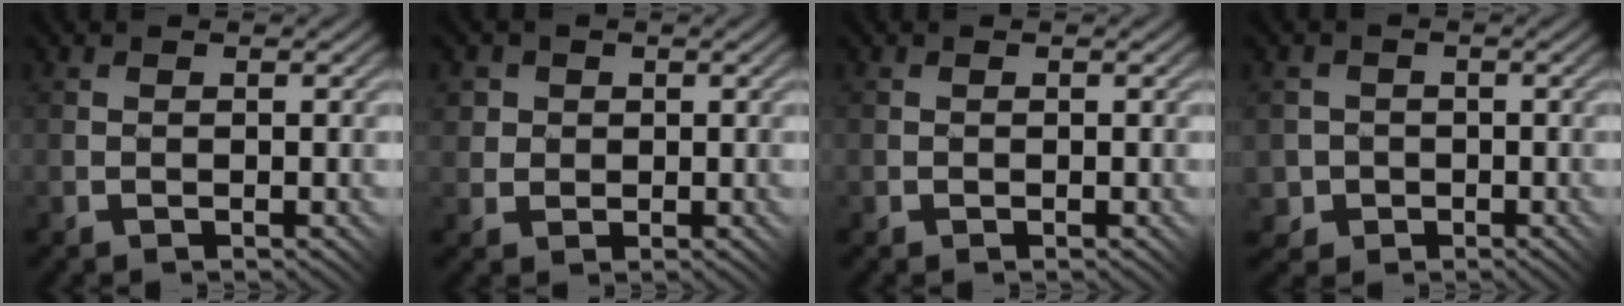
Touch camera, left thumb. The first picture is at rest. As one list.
[{"total": 3.6, "force": [1.3, 3.3, 0.6], "torque": [-0.025, 0.006, 0.021]}, {"total": 0.0}, {"total": 4.2, "force": [-0.7, 4.1, 0.0], "torque": [-0.014, -0.004, -0.035]}]